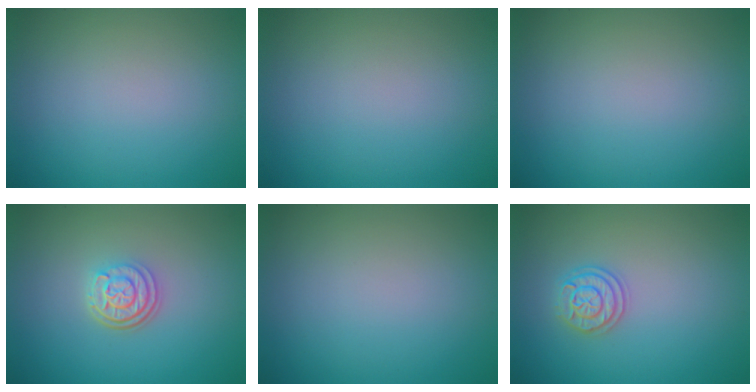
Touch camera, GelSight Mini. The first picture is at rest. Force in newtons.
{"total": 0.0}
{"total": 0.0}
{"total": 3.2, "press": 2.5, "slide": 2.1}
{"total": 0.0}
{"total": 2.1, "press": 2.1, "slide": 0.3}